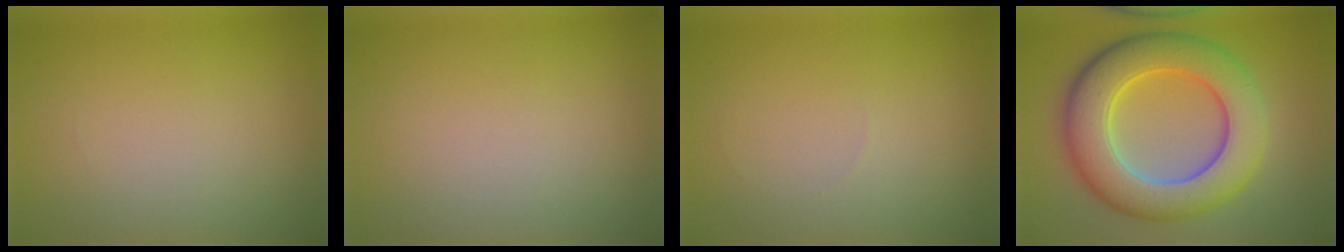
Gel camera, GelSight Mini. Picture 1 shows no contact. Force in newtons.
{"total": 0.0}
{"total": 0.0}
{"total": 10.3, "press": 10.3, "slide": 0.3}